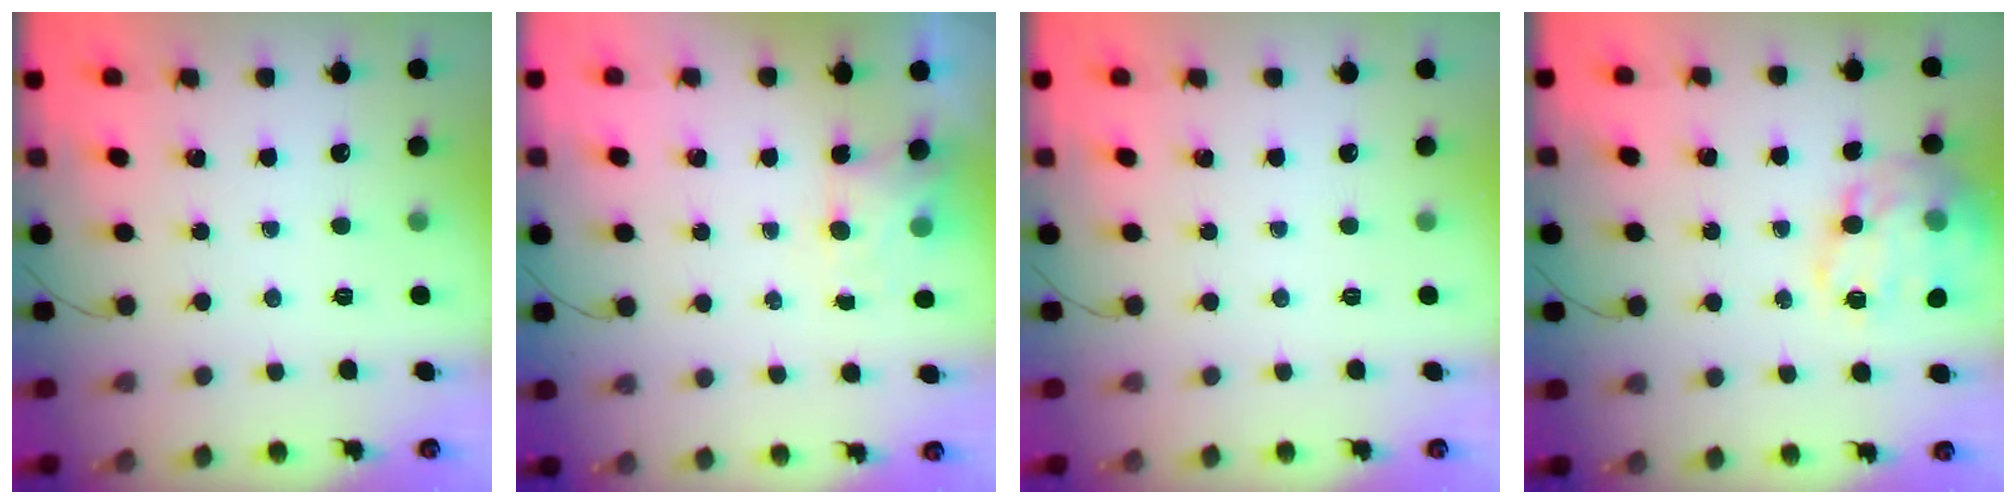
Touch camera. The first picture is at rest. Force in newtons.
{"total": 3.8, "press": 3.7, "slide": 1.1}
{"total": 0.0}
{"total": 18.4, "press": 18.2, "slide": 2.5}